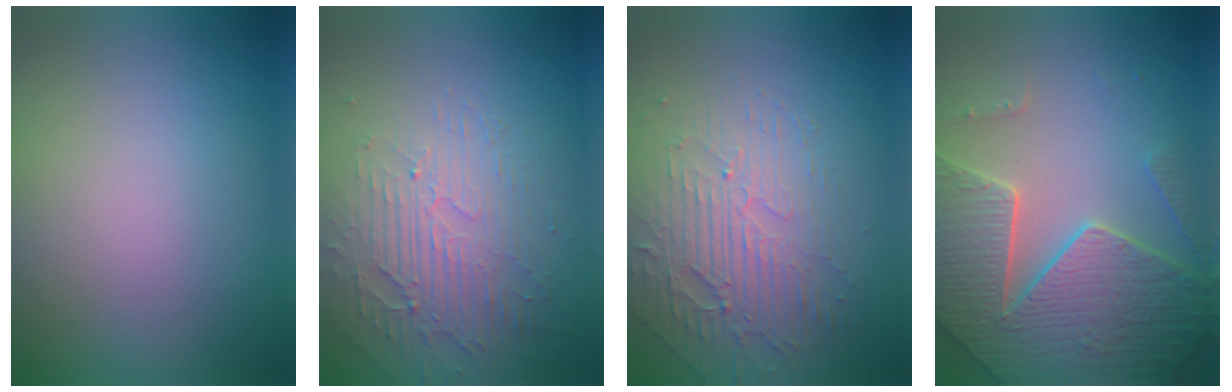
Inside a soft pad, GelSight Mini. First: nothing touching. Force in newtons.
{"total": 3.7, "press": 3.2, "slide": 1.8}
{"total": 4.1, "press": 3.7, "slide": 1.8}
{"total": 7.5, "press": 7.2, "slide": 2.1}